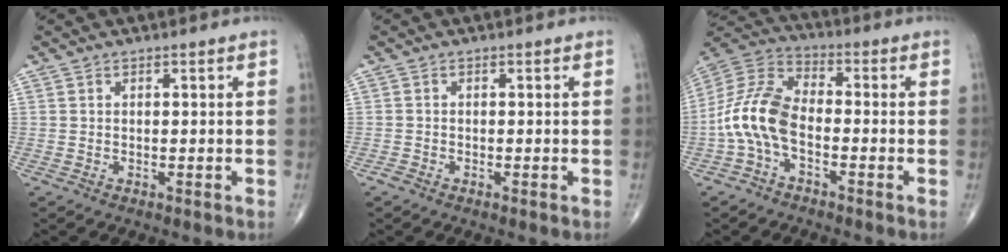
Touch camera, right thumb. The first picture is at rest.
{"total": 0.9, "force": [-0.7, 0.3, 0.5], "torque": [-0.012, -0.002, -0.017]}
{"total": 11.8, "force": [-3.1, 6.4, 9.4], "torque": [-0.196, 0.037, -0.073]}